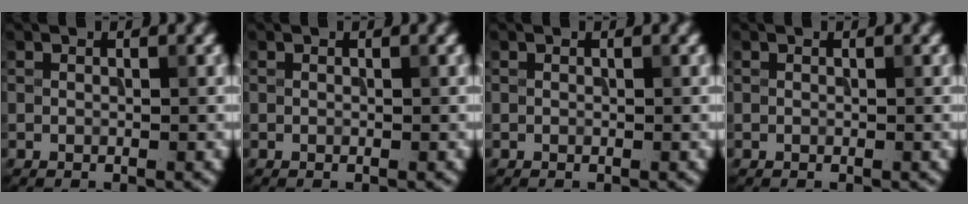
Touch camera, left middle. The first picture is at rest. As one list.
[{"total": 0.0}, {"total": 0.0}, {"total": 0.0}]